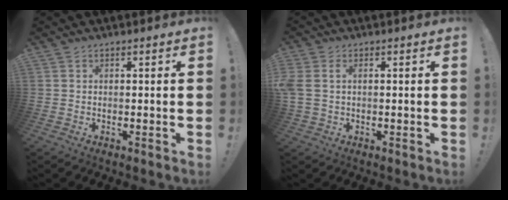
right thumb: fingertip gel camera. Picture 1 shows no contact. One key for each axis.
{"total": 3.9, "fx": 0.9, "fy": 2.8, "fz": 2.6, "tx": -0.070, "ty": 0.003, "tz": 0.016}